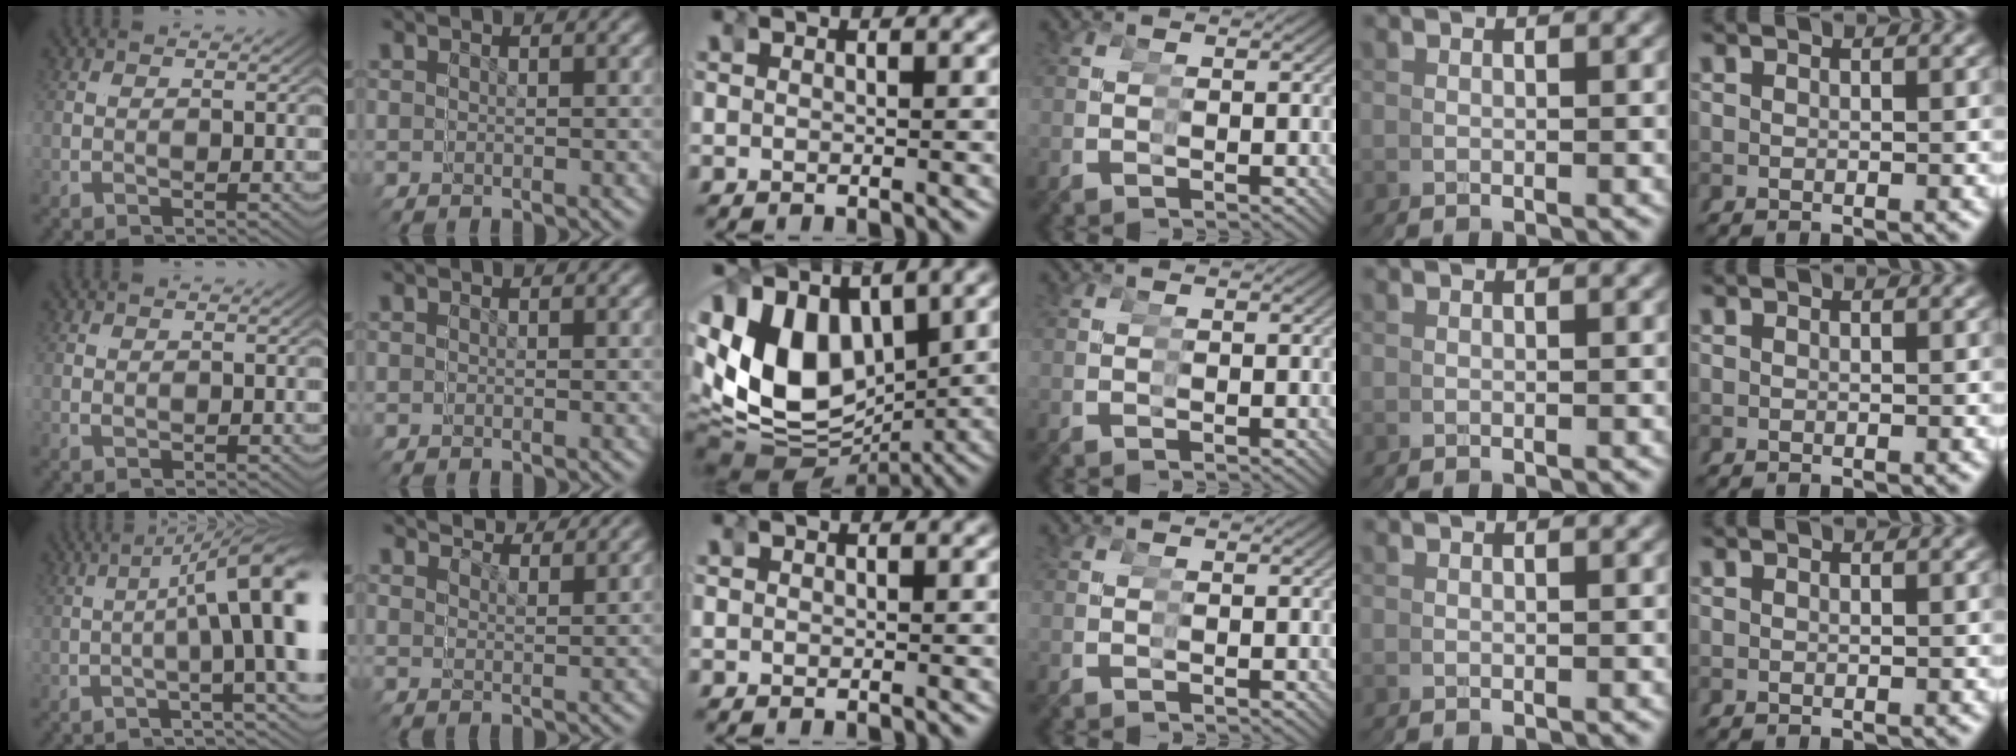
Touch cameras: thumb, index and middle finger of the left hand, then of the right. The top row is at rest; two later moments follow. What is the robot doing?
{"motion": "grasp_and_lifting", "object": "tape"}